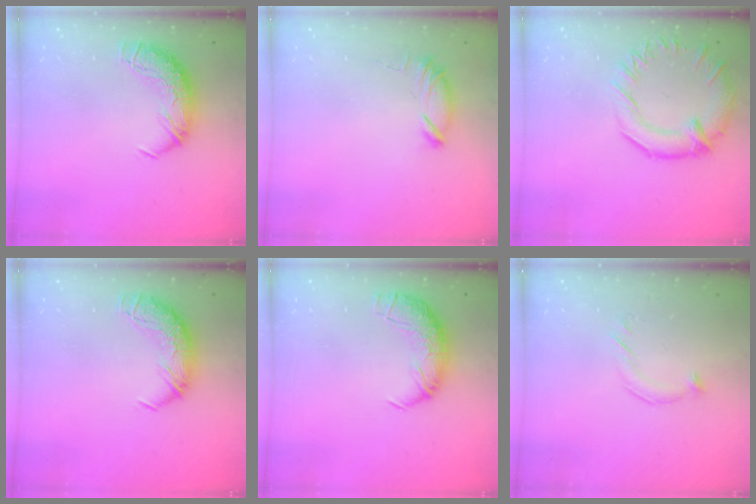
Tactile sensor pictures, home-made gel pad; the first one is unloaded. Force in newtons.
{"total": 7.0, "press": 7.0, "slide": 0.5}
{"total": 4.5, "press": 4.0, "slide": 2.1}
{"total": 0.0}
{"total": 2.4, "press": 1.1, "slide": 2.2}
{"total": 4.5, "press": 4.4, "slide": 0.9}